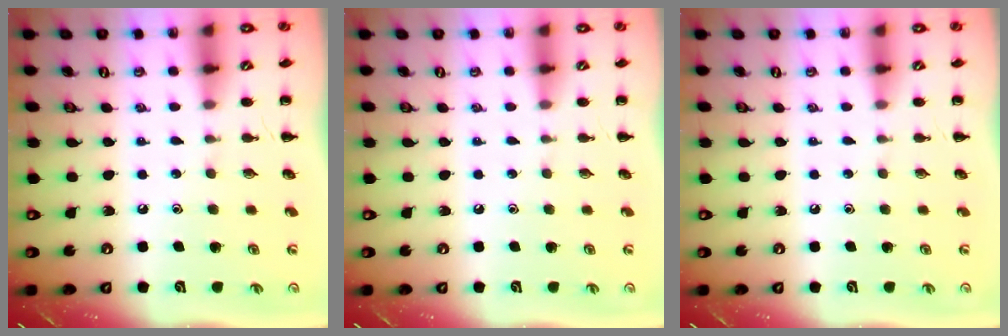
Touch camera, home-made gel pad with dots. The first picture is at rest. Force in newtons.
{"total": 0.0}
{"total": 0.0}